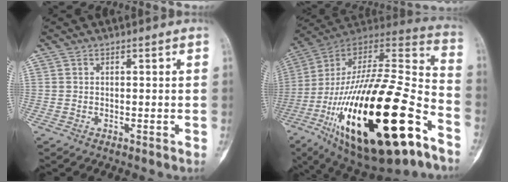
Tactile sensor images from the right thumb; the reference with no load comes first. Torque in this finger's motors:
{"motor_torque": [2.58, 2.44, 2.67, -0.10, 1.05]}